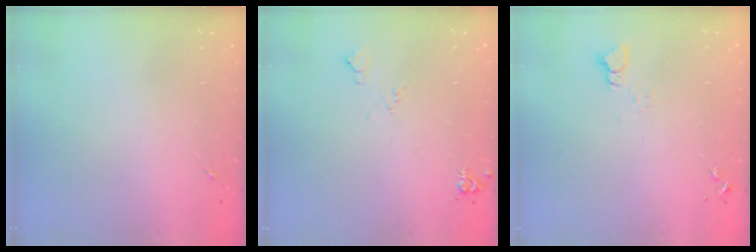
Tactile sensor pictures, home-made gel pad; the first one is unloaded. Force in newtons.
{"total": 6.5, "press": 6.4, "slide": 1.0}
{"total": 2.2, "press": 2.2, "slide": 0.2}